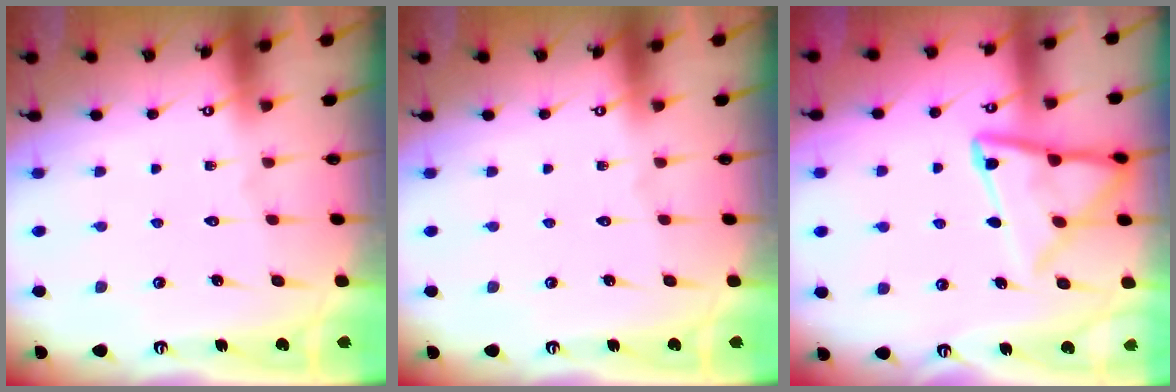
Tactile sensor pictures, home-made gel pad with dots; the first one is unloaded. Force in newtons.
{"total": 0.0}
{"total": 13.1, "press": 13.0, "slide": 1.4}